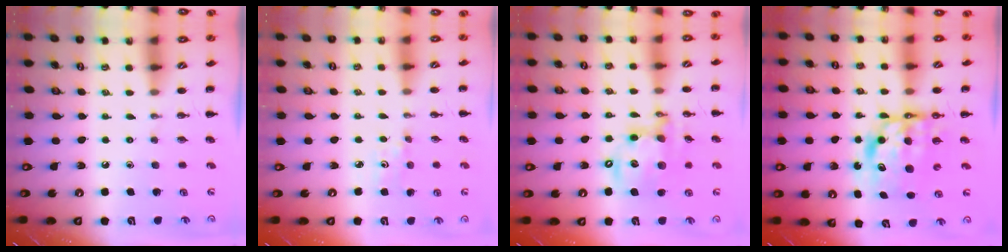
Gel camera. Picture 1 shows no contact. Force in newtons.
{"total": 2.8, "press": 2.6, "slide": 0.9}
{"total": 13.7, "press": 13.3, "slide": 3.4}
{"total": 9.6, "press": 9.3, "slide": 2.6}